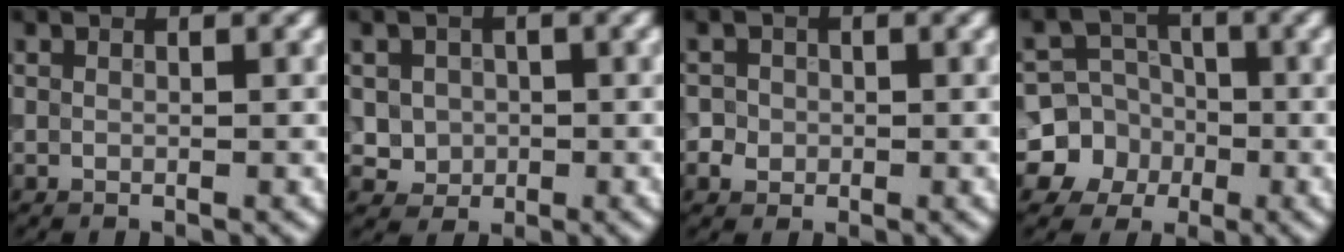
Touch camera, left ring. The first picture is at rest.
{"total": 2.8, "force": [0.3, 2.7, 1.0], "torque": [-0.005, -0.001, 0.009]}
{"total": 2.4, "force": [-0.1, 2.3, 0.7], "torque": [0.004, 0.013, -0.010]}
{"total": 7.6, "force": [-2.1, 7.2, 1.2], "torque": [-0.012, 0.003, -0.059]}